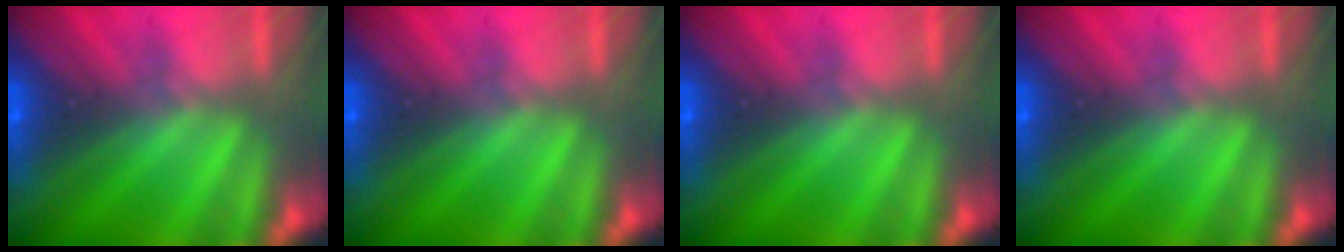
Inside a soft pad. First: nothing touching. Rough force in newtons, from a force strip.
{"total": 0.0}
{"total": 0.0}
{"total": 0.0}